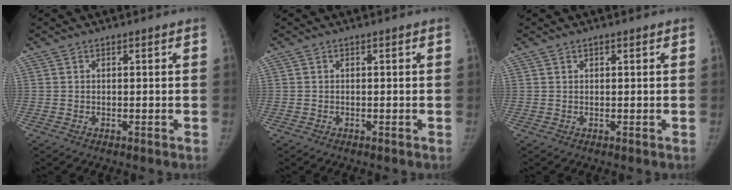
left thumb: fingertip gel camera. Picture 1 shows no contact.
{"total": 0.0}
{"total": 0.6, "force": [0.5, 0.3, 0.3], "torque": [-0.004, -0.003, 0.007]}